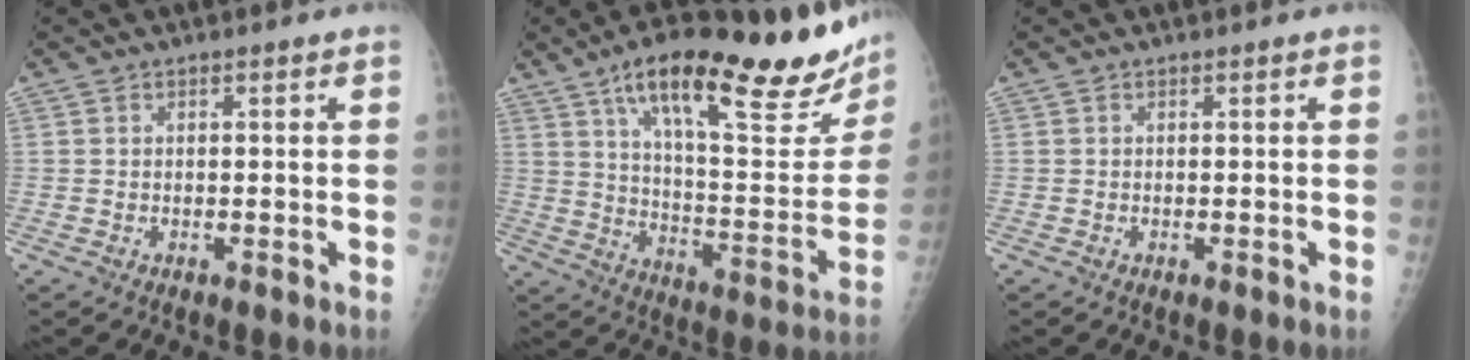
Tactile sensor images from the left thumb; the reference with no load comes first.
{"total": 30.1, "force": [18.4, 8.0, 22.4], "torque": [-0.298, -0.051, 0.282]}
{"total": 0.0}